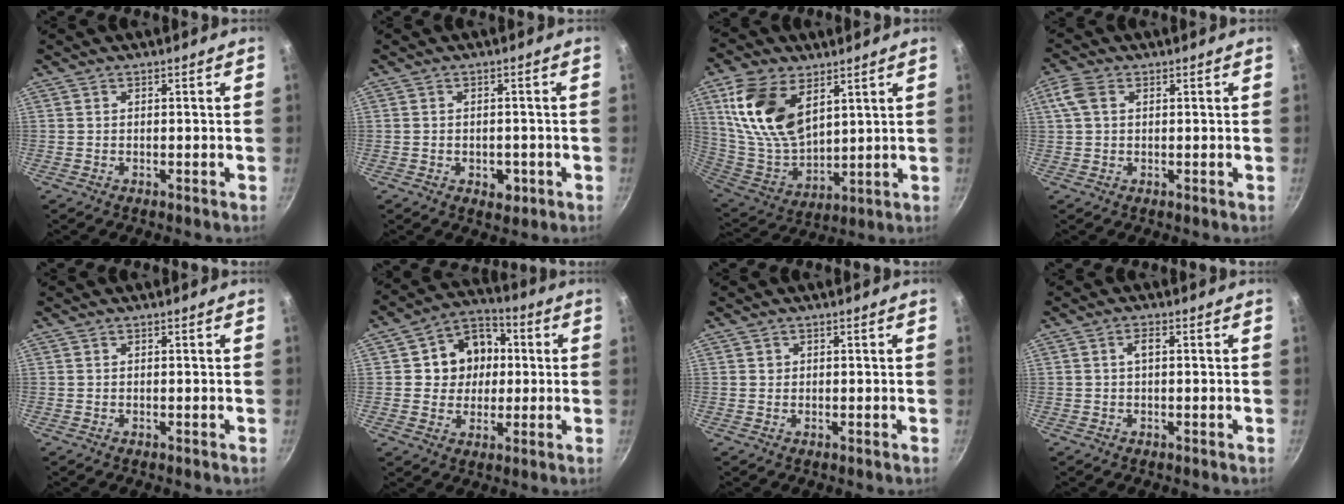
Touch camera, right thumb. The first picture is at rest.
{"total": 3.6, "force": [-1.3, 2.4, 2.3], "torque": [-0.023, 0.004, -0.011]}
{"total": 17.8, "force": [7.6, 10.2, 12.4], "torque": [-0.228, -0.038, 0.161]}
{"total": 4.4, "force": [1.3, 2.9, 3.0], "torque": [-0.066, 0.010, 0.022]}
{"total": 0.0}
{"total": 11.4, "force": [1.4, 10.0, 5.4], "torque": [-0.045, 0.013, 0.011]}
{"total": 0.6, "force": [0.2, 0.6, 0.1], "torque": [0.004, 0.002, 0.002]}
{"total": 1.8, "force": [0.2, 0.7, 1.6], "torque": [-0.032, 0.008, 0.003]}